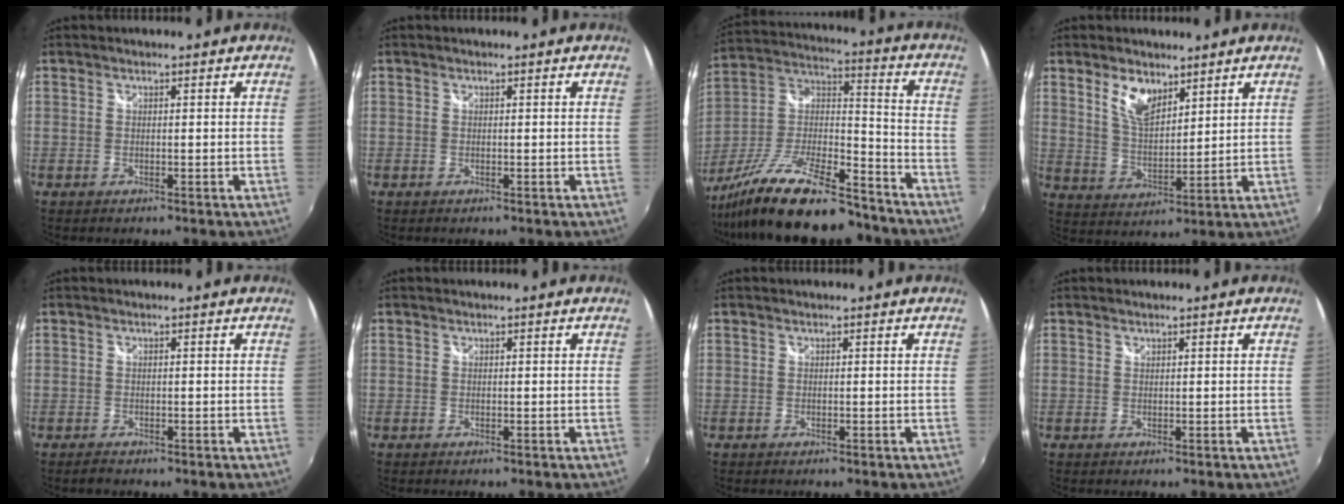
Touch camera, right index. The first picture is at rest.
{"total": 0.0}
{"total": 23.0, "force": [-17.4, 6.1, 13.8], "torque": [-0.269, -0.017, -0.289]}
{"total": 7.5, "force": [4.6, 3.6, 4.8], "torque": [-0.087, 0.002, 0.090]}
{"total": 1.2, "force": [-0.9, 0.7, 0.3], "torque": [-0.007, -0.002, -0.015]}
{"total": 0.0}
{"total": 0.0}
{"total": 0.0}